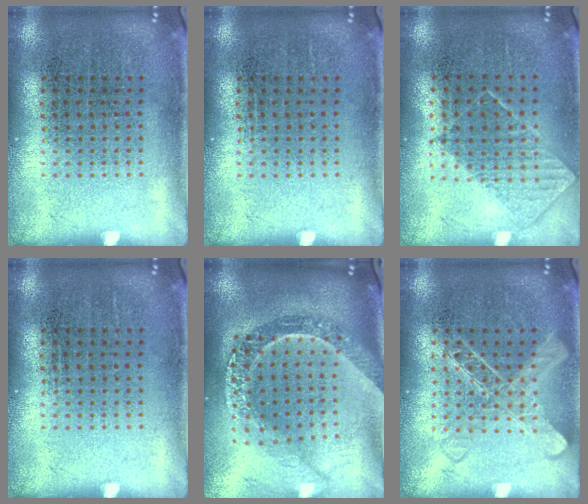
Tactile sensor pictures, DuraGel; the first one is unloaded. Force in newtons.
{"total": 0.0}
{"total": 0.7, "press": 0.7, "slide": 0.2}
{"total": 0.0}
{"total": 2.8, "press": 2.2, "slide": 1.7}
{"total": 2.3, "press": 2.3, "slide": 0.4}